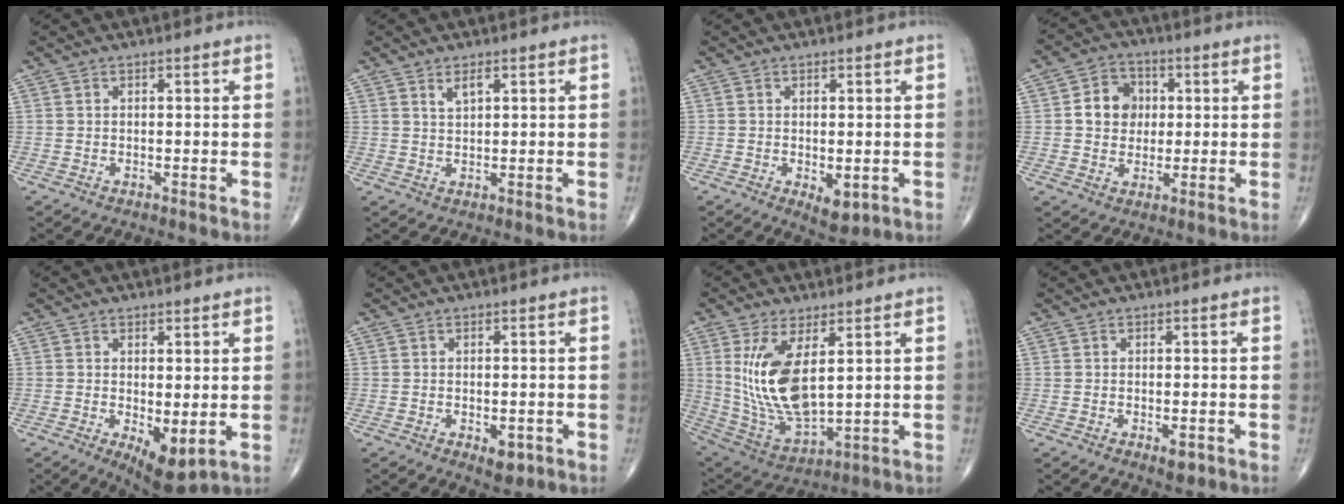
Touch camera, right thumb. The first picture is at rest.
{"total": 2.2, "force": [1.4, 0.8, 1.5], "torque": [-0.027, -0.007, 0.028]}
{"total": 4.0, "force": [-0.9, 2.1, 3.3], "torque": [-0.039, -0.010, -0.001]}
{"total": 8.1, "force": [1.0, 6.9, 4.1], "torque": [-0.033, 0.005, 0.011]}
{"total": 6.7, "force": [-1.2, 2.8, 5.9], "torque": [-0.086, -0.021, -0.007]}
{"total": 3.5, "force": [-1.2, 1.9, 2.7], "torque": [-0.028, -0.001, -0.008]}
{"total": 15.2, "force": [3.7, 6.8, 13.0], "torque": [-0.251, -0.025, 0.095]}
{"total": 2.3, "force": [-0.9, 1.0, 1.8], "torque": [-0.020, -0.001, -0.010]}